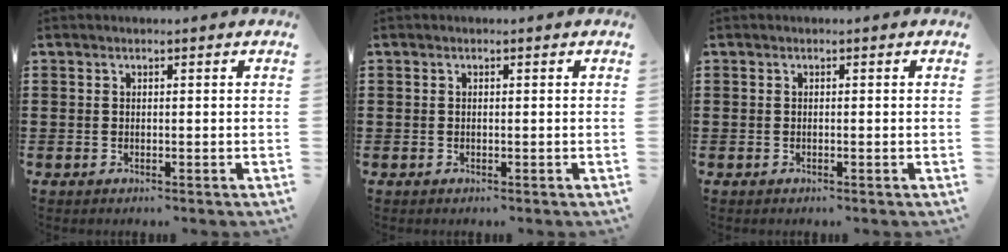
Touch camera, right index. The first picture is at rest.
{"total": 0.0}
{"total": 0.0}